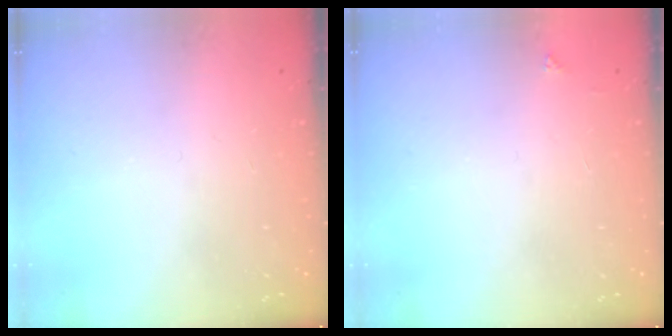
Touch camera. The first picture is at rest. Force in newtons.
{"total": 2.0, "press": 2.0, "slide": 0.3}